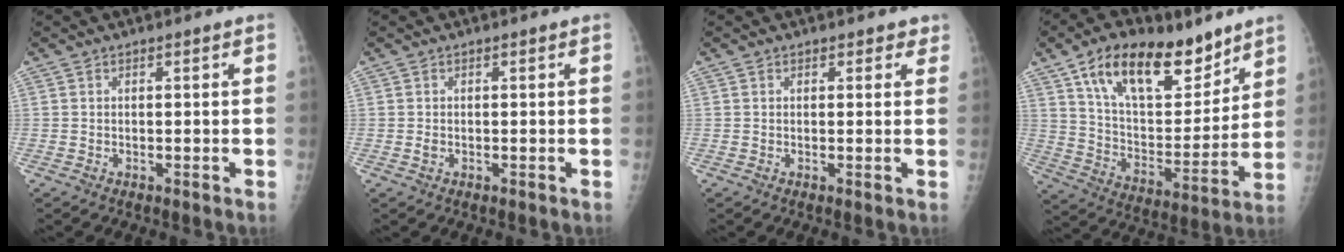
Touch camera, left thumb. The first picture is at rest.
{"total": 0.7, "force": [-0.3, 0.5, 0.4], "torque": [-0.003, 0.000, -0.003]}
{"total": 1.8, "force": [1.2, 1.2, 0.4], "torque": [0.020, -0.003, 0.006]}
{"total": 21.5, "force": [13.6, 10.4, 13.1], "torque": [-0.178, -0.056, 0.237]}